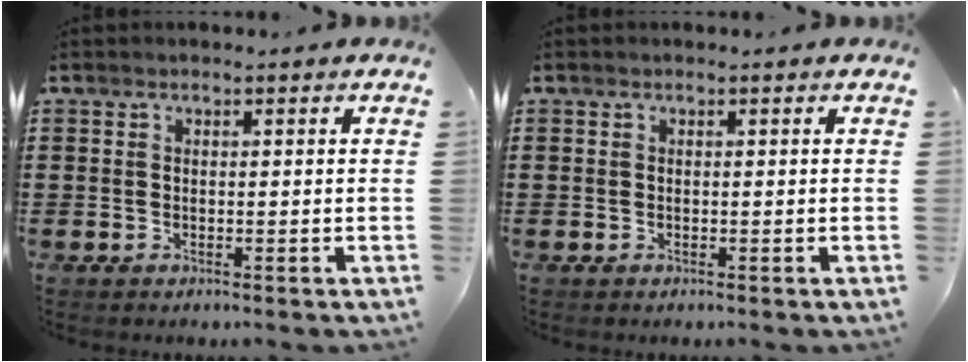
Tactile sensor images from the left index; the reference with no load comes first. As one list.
[{"total": 0.0}]